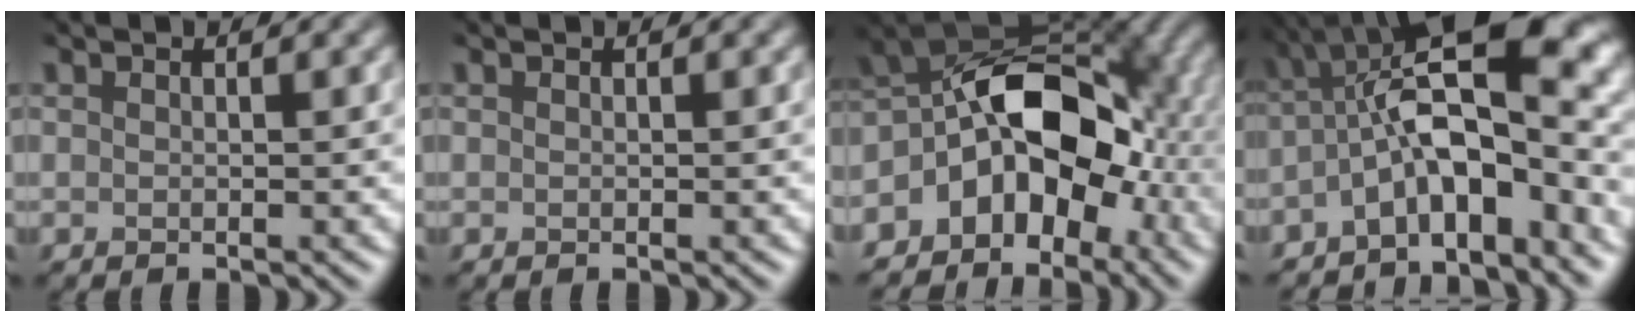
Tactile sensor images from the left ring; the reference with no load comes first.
{"total": 0.0}
{"total": 9.2, "force": [-4.3, 5.7, 5.8], "torque": [-0.080, 0.012, -0.082]}
{"total": 9.9, "force": [-3.0, 3.9, 8.5], "torque": [-0.148, 0.016, -0.059]}